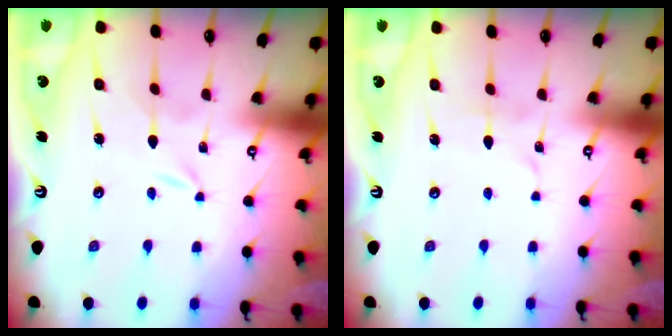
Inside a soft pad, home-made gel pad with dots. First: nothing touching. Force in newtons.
{"total": 2.6, "press": 2.5, "slide": 0.3}